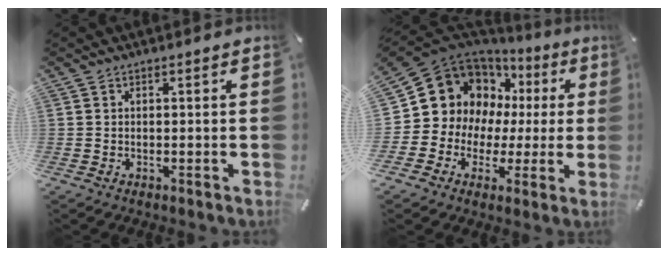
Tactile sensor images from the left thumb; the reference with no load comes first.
{"total": 13.4, "force": [5.0, 11.5, 4.7], "torque": [-0.100, -0.045, 0.101]}